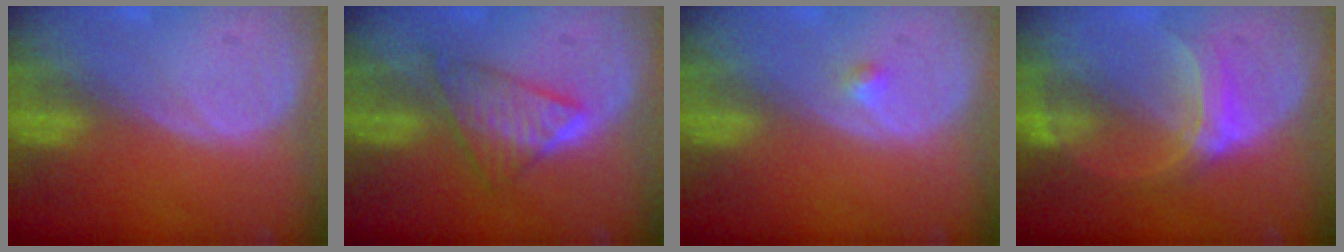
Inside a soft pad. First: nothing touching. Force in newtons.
{"total": 5.8, "press": 5.8, "slide": 0.7}
{"total": 1.1, "press": 0.9, "slide": 0.5}
{"total": 5.3, "press": 5.3, "slide": 0.5}